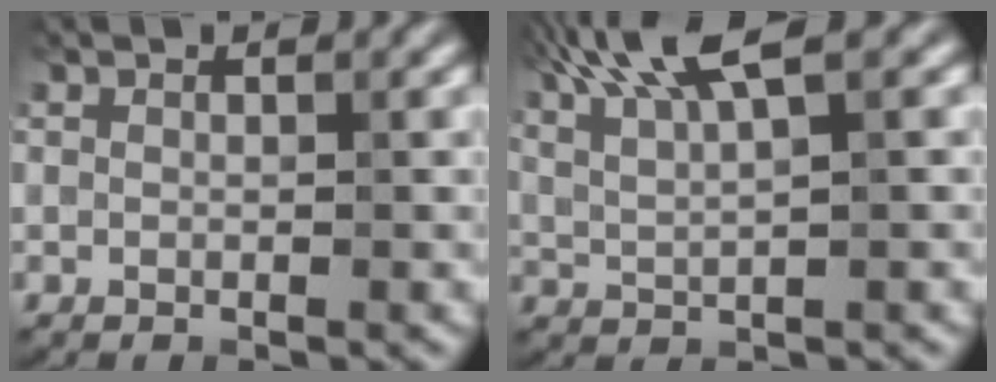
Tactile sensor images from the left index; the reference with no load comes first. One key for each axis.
{"total": 7.0, "fx": 4.0, "fy": 1.7, "fz": 5.5, "tx": -0.103, "ty": 0.020, "tz": 0.074}